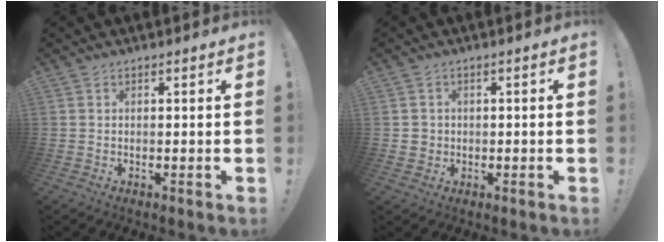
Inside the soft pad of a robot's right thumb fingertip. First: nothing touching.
{"total": 2.8, "force": [0.1, 2.8, 0.5], "torque": [-0.002, 0.002, 0.002]}